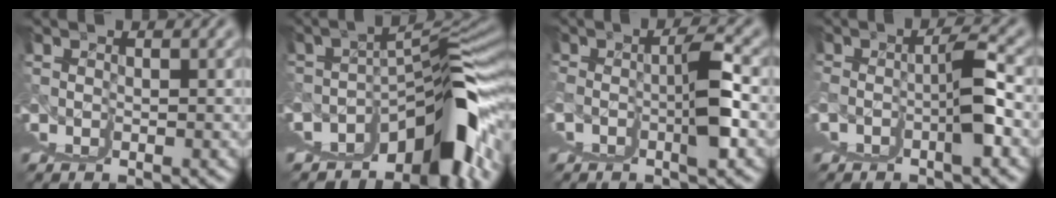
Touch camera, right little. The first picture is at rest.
{"total": 11.1, "force": [-0.8, 1.7, 10.9], "torque": [-0.110, 0.031, -0.003]}
{"total": 2.7, "force": [0.0, -0.6, 2.6], "torque": [-0.062, 0.002, 0.007]}
{"total": 2.2, "force": [-0.1, -0.9, 2.0], "torque": [-0.054, 0.006, 0.001]}